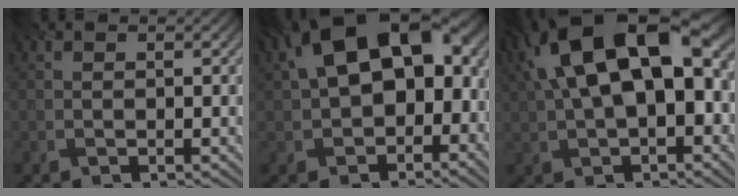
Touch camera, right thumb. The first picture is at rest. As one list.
[{"total": 18.1, "force": [2.8, 11.1, 14.0], "torque": [-0.224, 0.011, 0.045]}, {"total": 18.5, "force": [4.7, 9.5, 15.1], "torque": [-0.271, 0.040, 0.071]}]